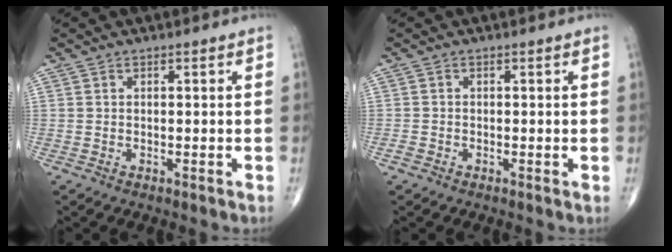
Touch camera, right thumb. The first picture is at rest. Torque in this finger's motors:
{"motor_torque": [0.85, 0.20, 0.04, -0.63, 0.00]}